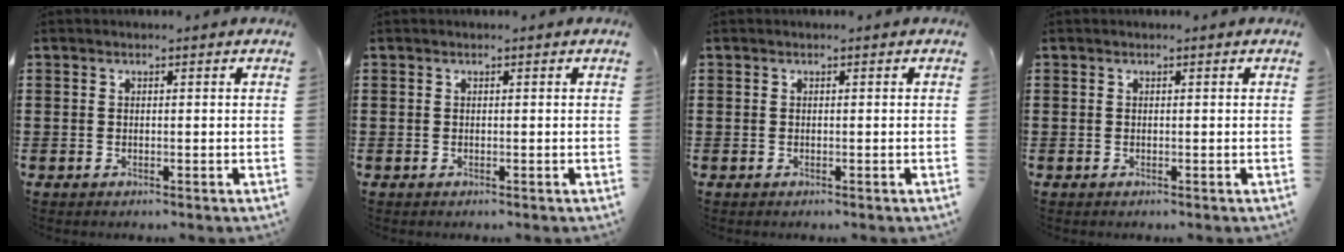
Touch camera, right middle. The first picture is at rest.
{"total": 0.0}
{"total": 0.0}
{"total": 0.0}